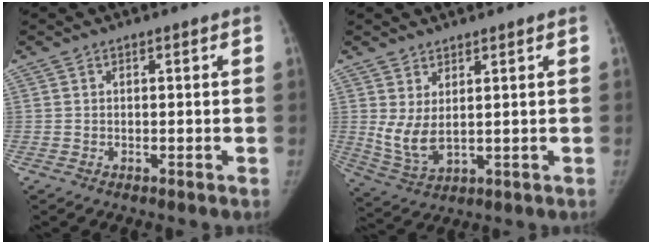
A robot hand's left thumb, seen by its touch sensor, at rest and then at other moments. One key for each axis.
{"total": 6.2, "fx": 1.5, "fy": 2.8, "fz": 5.3, "tx": -0.113, "ty": -0.018, "tz": 0.043}